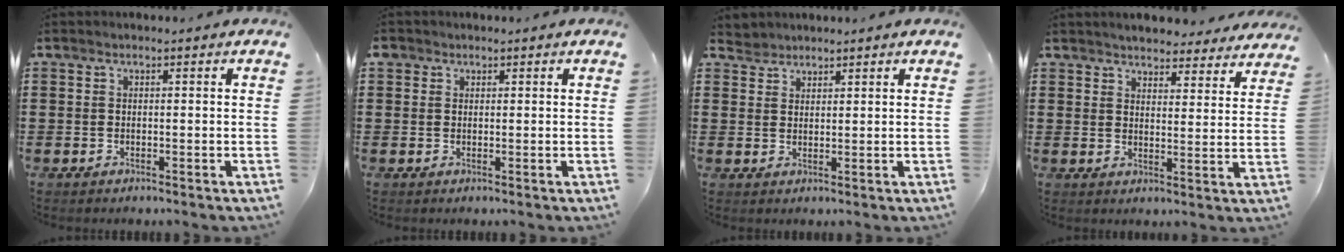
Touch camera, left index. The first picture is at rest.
{"total": 1.4, "force": [0.8, 1.0, 0.1], "torque": [-0.007, 0.007, 0.016]}
{"total": 2.2, "force": [1.9, 1.1, -0.5], "torque": [0.001, 0.006, 0.038]}
{"total": 4.0, "force": [4.0, 0.3, 0.0], "torque": [-0.010, -0.025, 0.070]}